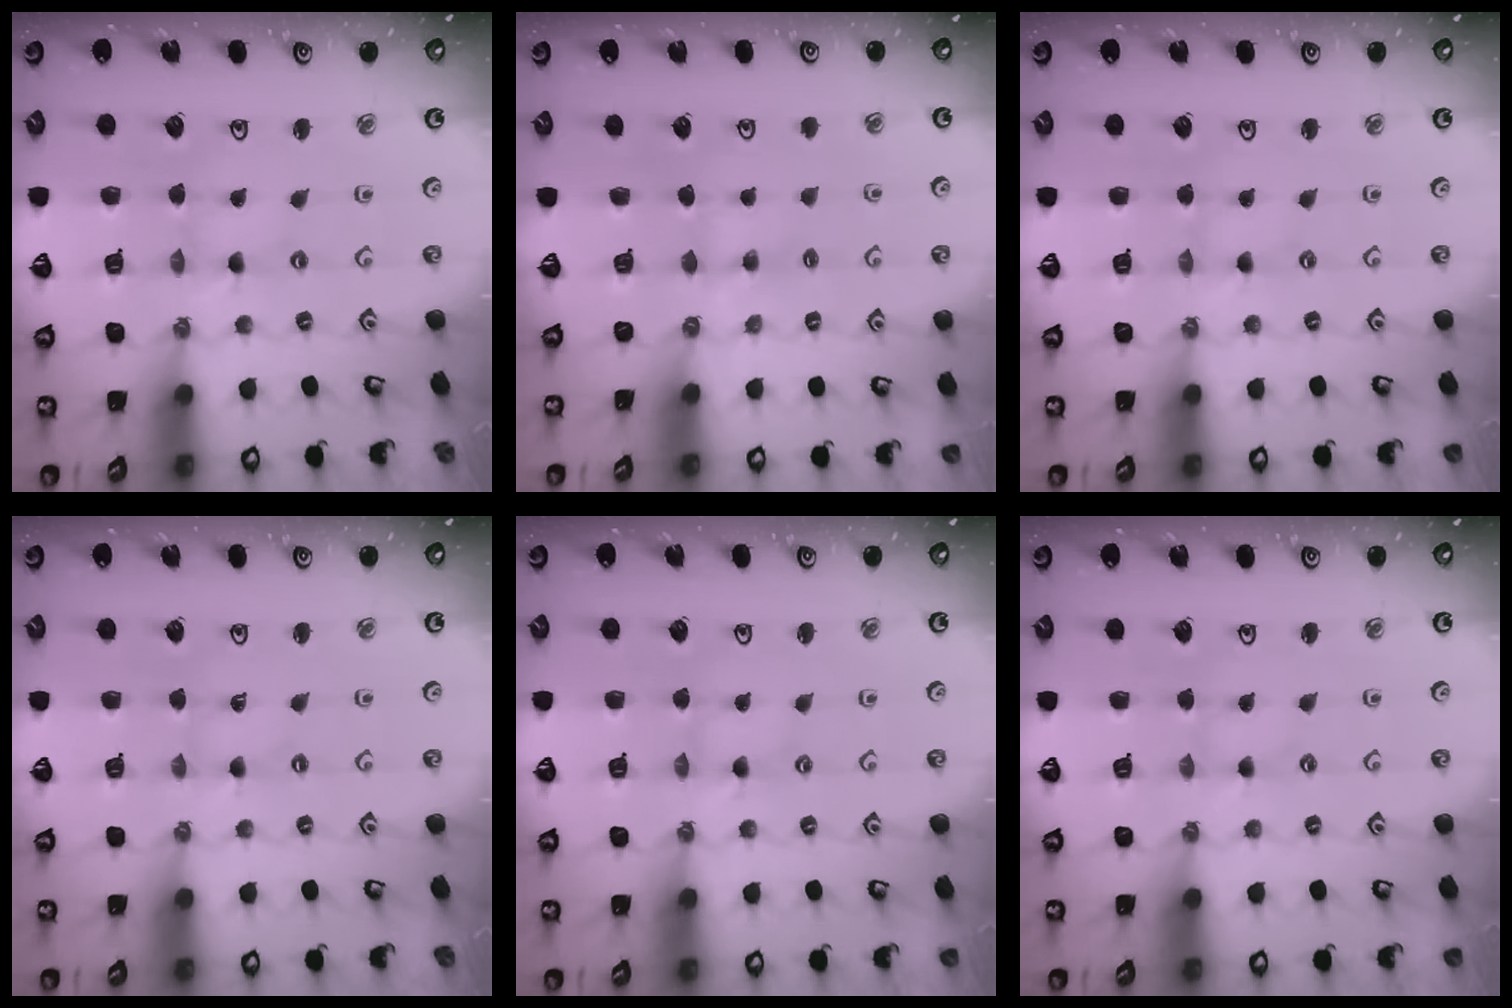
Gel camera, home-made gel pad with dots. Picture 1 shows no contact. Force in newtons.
{"total": 3.0, "press": 3.0, "slide": 0.4}
{"total": 0.0}
{"total": 0.0}
{"total": 1.2, "press": 1.1, "slide": 0.2}
{"total": 0.0}